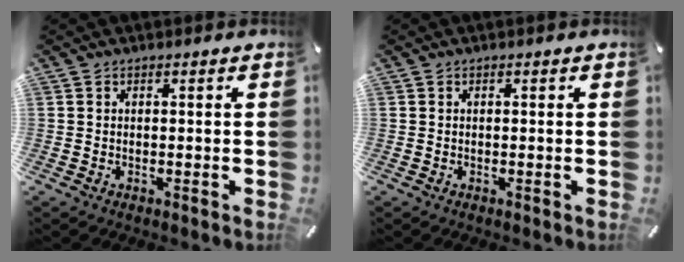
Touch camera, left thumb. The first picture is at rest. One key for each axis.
{"total": 0.0}